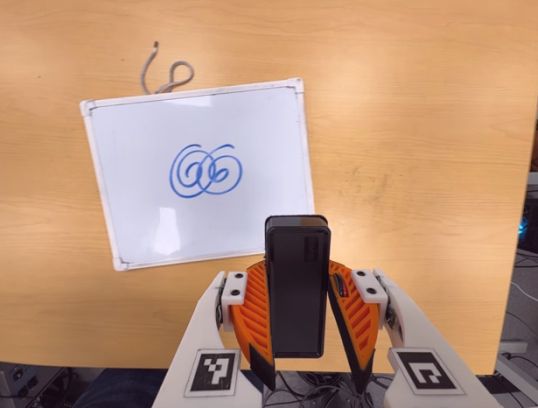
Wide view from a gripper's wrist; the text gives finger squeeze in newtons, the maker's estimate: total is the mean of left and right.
{"total": 5.0, "left": 4.4, "right": 5.6}